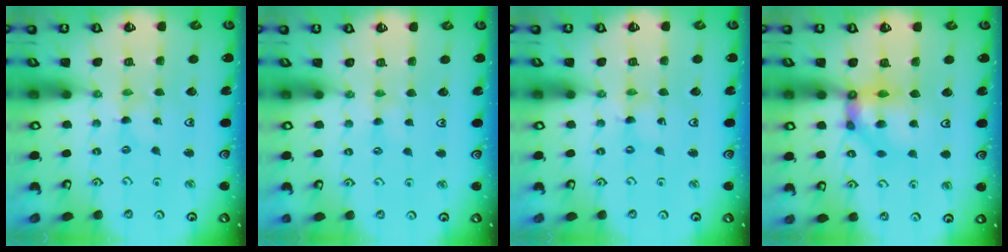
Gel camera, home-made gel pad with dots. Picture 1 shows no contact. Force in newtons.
{"total": 2.1, "press": 2.1, "slide": 0.3}
{"total": 0.0}
{"total": 9.9, "press": 9.8, "slide": 1.0}